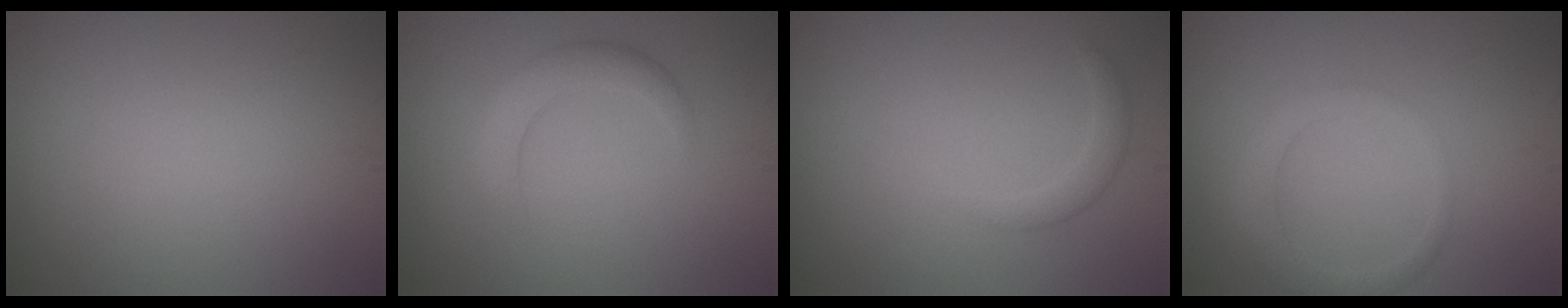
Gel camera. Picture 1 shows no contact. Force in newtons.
{"total": 2.4, "press": 2.4, "slide": 0.0}
{"total": 1.5, "press": 1.5, "slide": 0.1}
{"total": 2.4, "press": 2.4, "slide": 0.2}